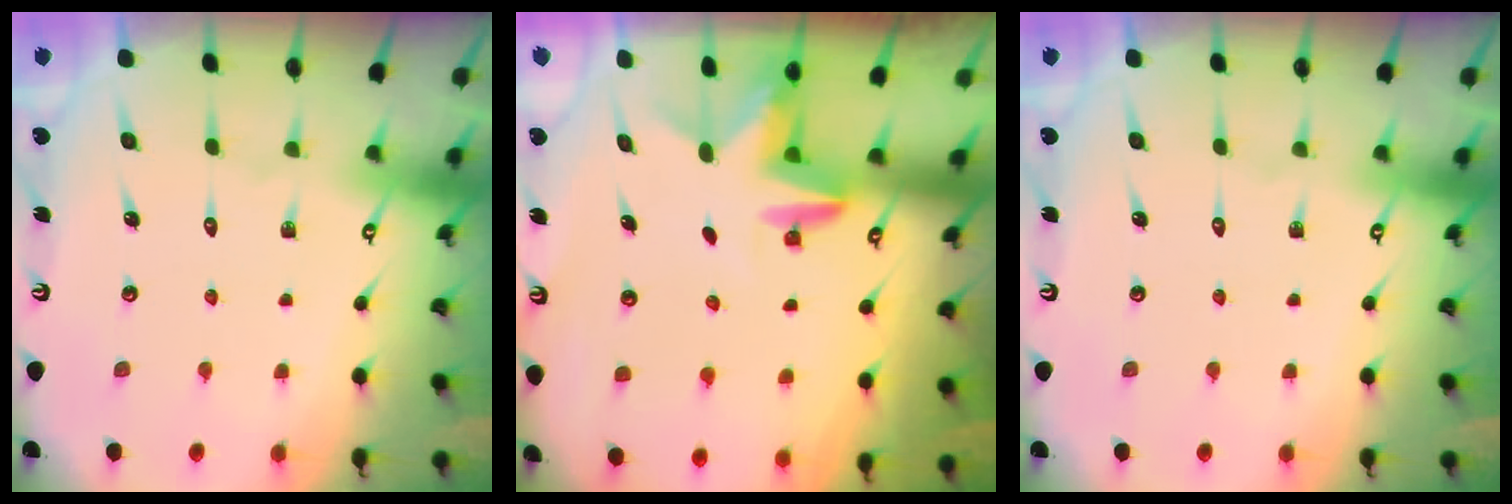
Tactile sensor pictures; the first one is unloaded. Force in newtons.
{"total": 3.4, "press": 3.3, "slide": 0.3}
{"total": 0.0}